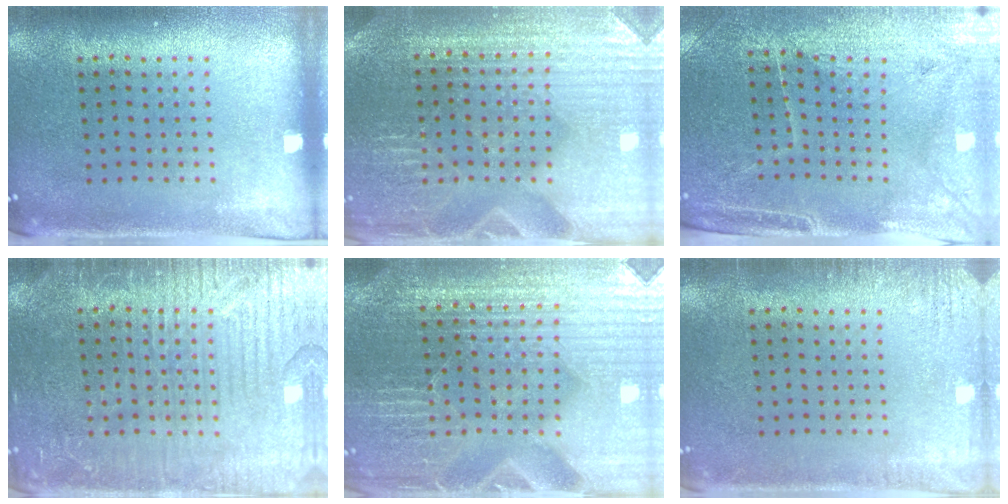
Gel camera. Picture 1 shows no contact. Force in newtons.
{"total": 4.2, "press": 4.0, "slide": 1.3}
{"total": 3.3, "press": 3.2, "slide": 1.0}
{"total": 3.9, "press": 3.9, "slide": 0.6}
{"total": 5.5, "press": 5.1, "slide": 2.2}
{"total": 1.7, "press": 1.7, "slide": 0.2}